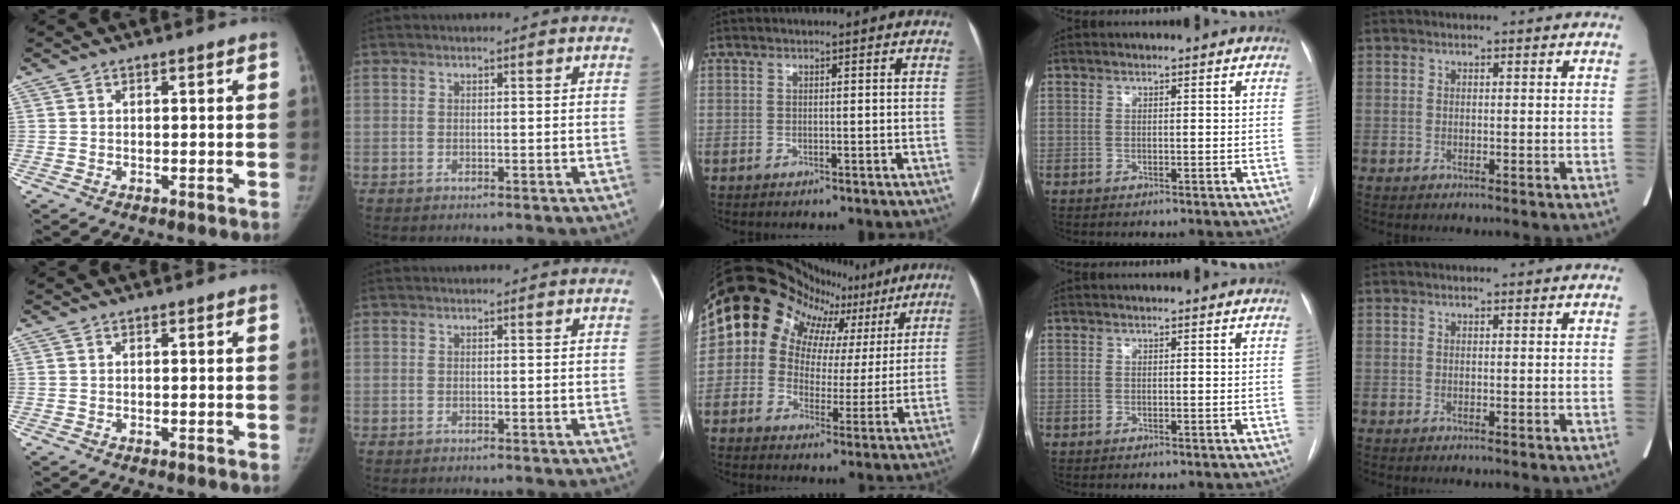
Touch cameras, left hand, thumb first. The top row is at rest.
{"middle": {"total": 18.6, "force": [10.5, 13.4, 7.4], "torque": [-0.111, 0.067, 0.128]}}